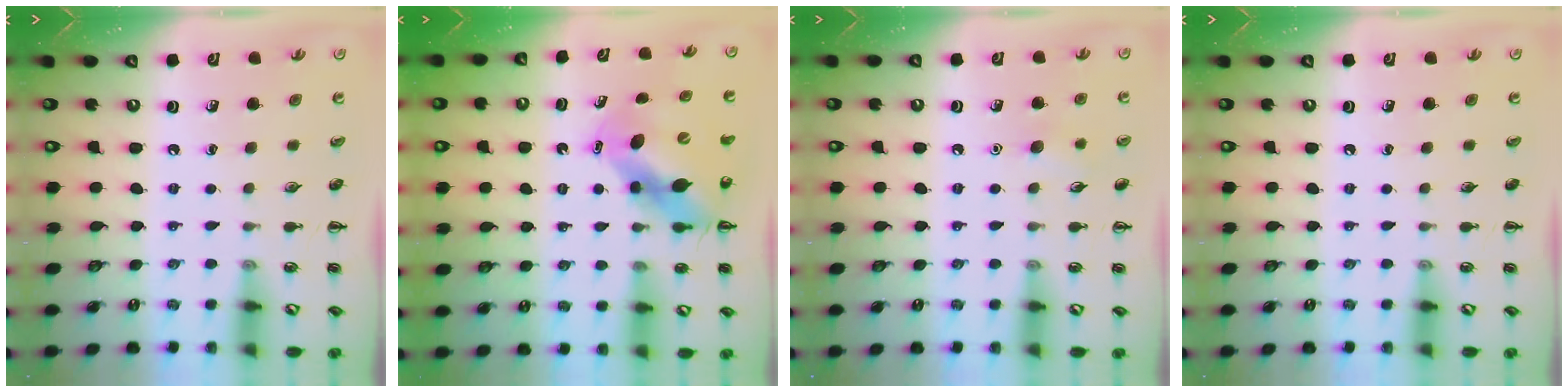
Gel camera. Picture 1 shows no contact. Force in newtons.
{"total": 10.6, "press": 10.2, "slide": 2.9}
{"total": 5.2, "press": 5.0, "slide": 1.3}
{"total": 0.0}